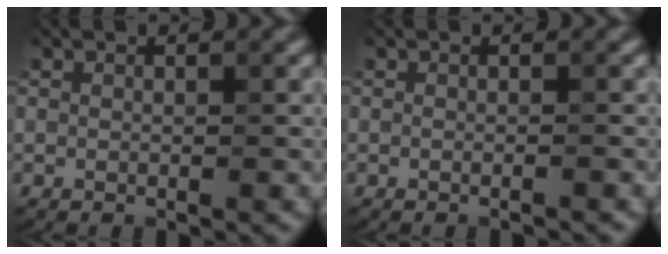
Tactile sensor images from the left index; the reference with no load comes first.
{"total": 0.7, "force": [-0.3, 0.1, 0.7], "torque": [-0.006, -0.004, -0.014]}